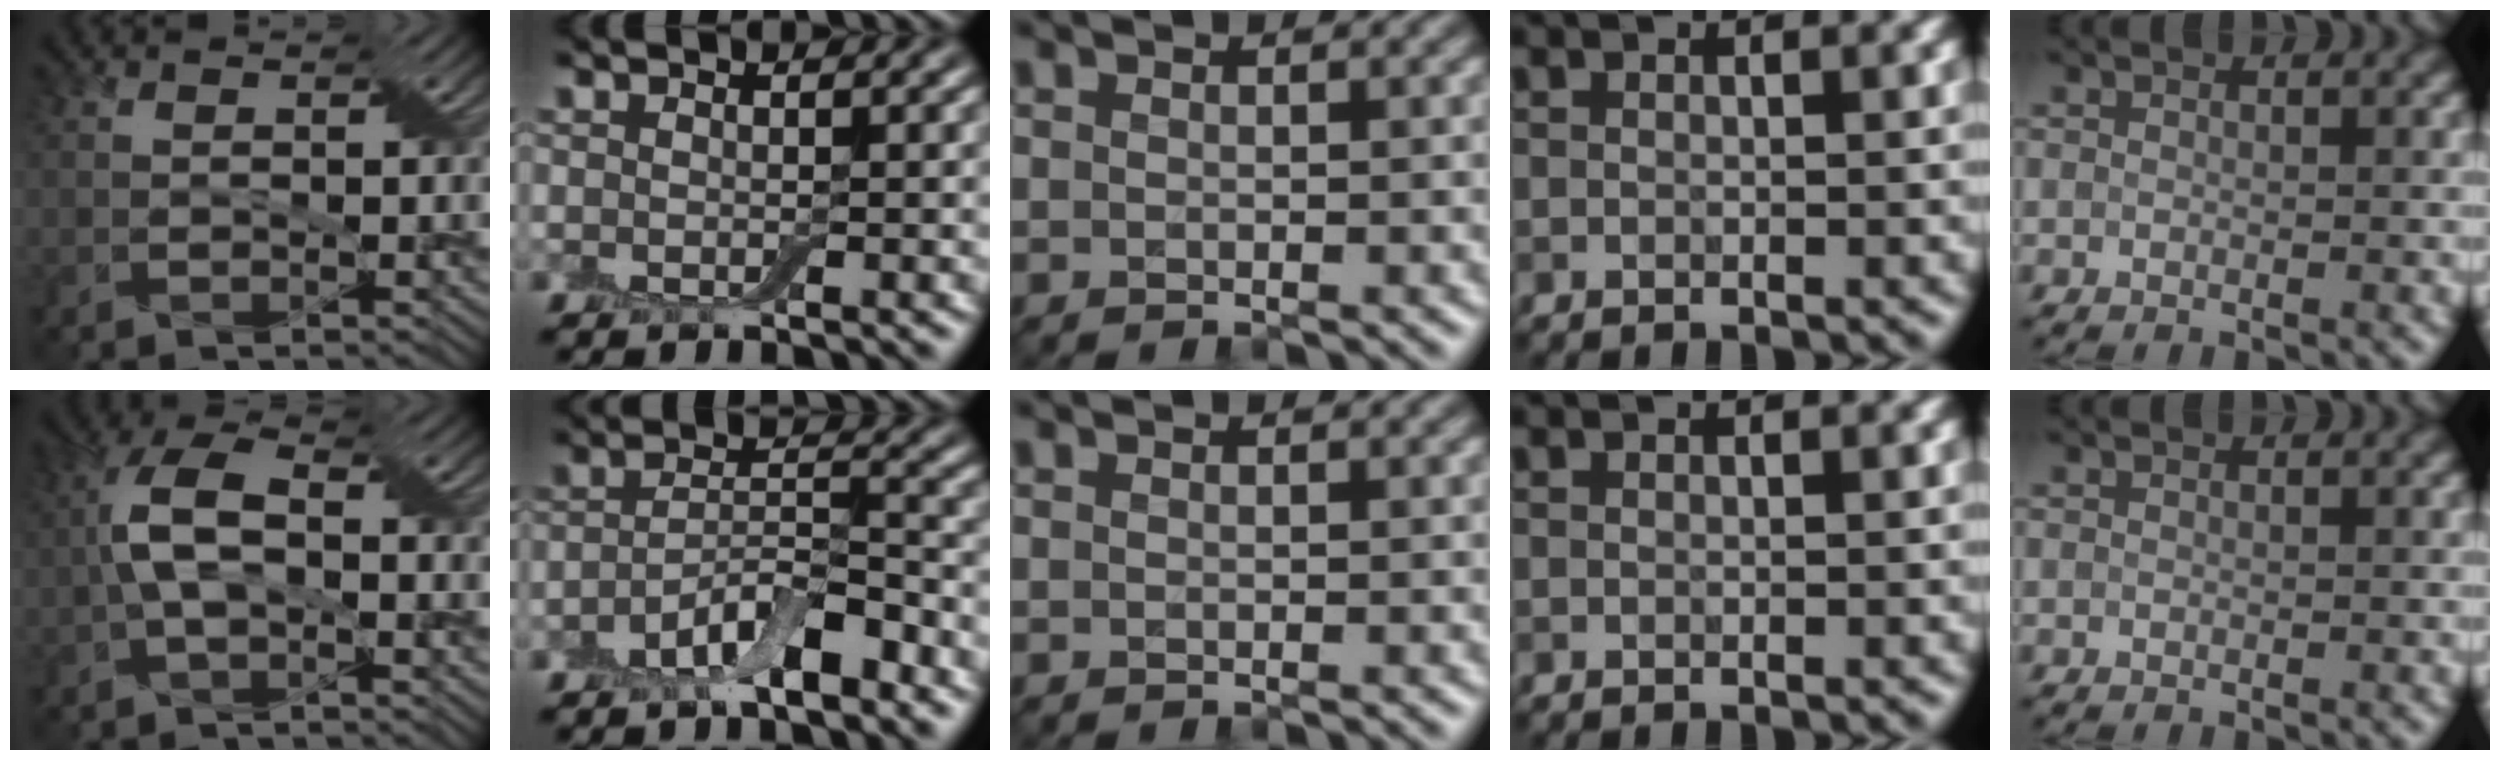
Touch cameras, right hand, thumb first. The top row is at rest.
{"thumb": {"total": 6.7, "force": [-0.6, 3.1, 5.9], "torque": [-0.135, 0.016, -0.016]}, "index": {"total": 4.7, "force": [-2.8, 1.4, 3.5], "torque": [-0.064, 0.004, -0.054]}}